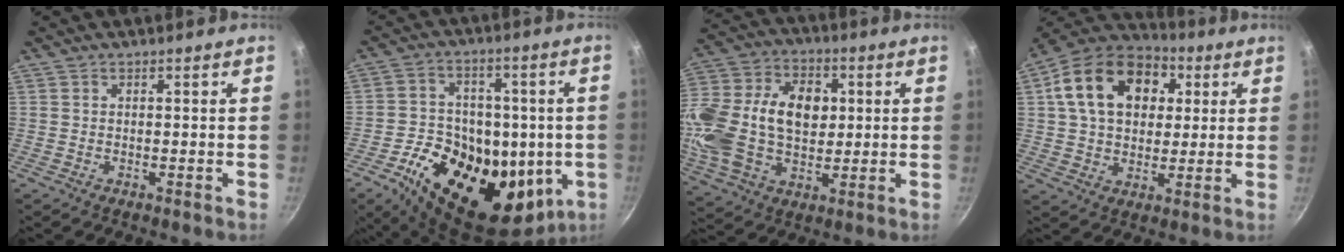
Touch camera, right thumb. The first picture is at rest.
{"total": 25.0, "force": [-5.5, 16.2, 18.3], "torque": [-0.272, 0.006, -0.076]}
{"total": 23.6, "force": [2.2, 15.8, 17.3], "torque": [-0.319, 0.023, 0.034]}
{"total": 19.5, "force": [5.5, 13.8, 12.7], "torque": [-0.199, 0.016, 0.081]}